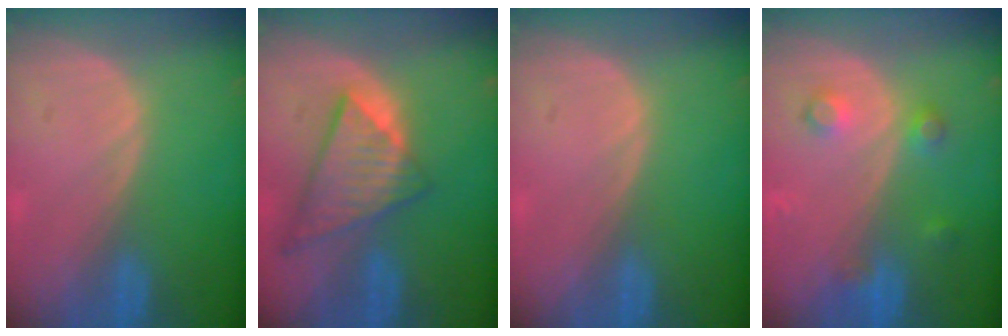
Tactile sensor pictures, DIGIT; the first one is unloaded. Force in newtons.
{"total": 8.9, "press": 7.8, "slide": 4.5}
{"total": 0.0}
{"total": 3.7, "press": 3.4, "slide": 1.6}